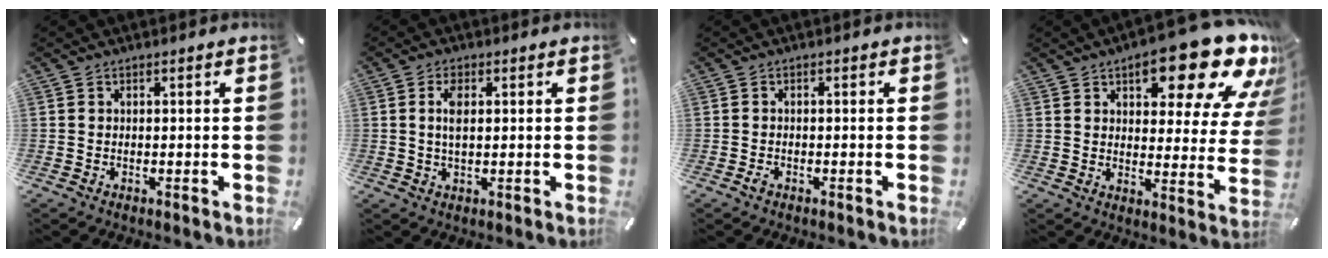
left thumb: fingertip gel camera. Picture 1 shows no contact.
{"total": 4.2, "force": [0.8, 2.1, 3.6], "torque": [-0.076, 0.001, 0.008]}
{"total": 1.0, "force": [-0.6, 0.5, 0.6], "torque": [-0.011, 0.001, -0.013]}
{"total": 20.4, "force": [12.5, 8.5, 13.6], "torque": [-0.167, -0.083, 0.200]}